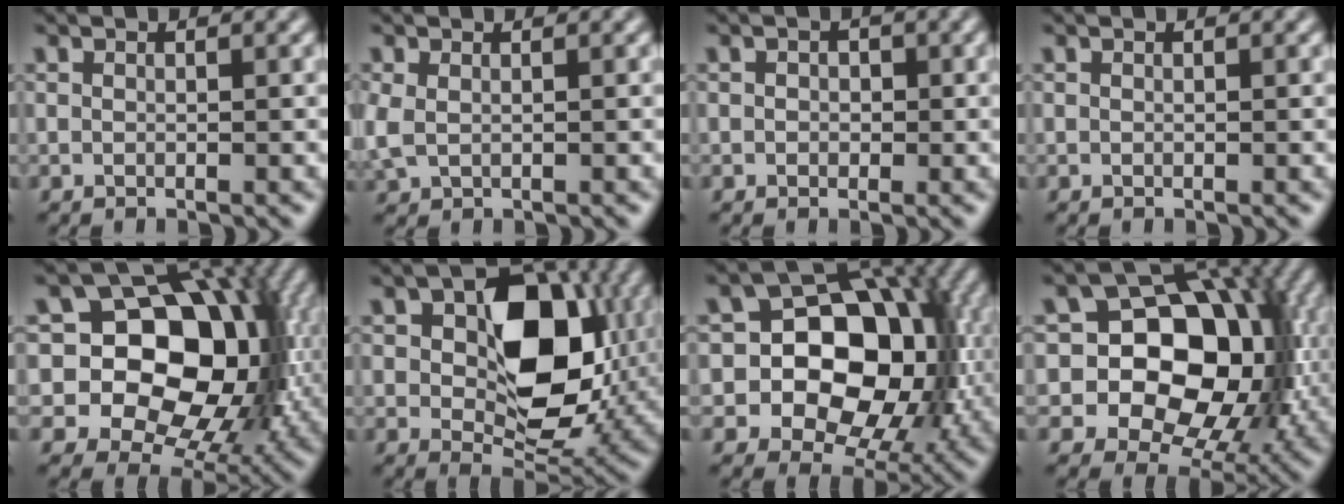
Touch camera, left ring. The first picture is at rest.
{"total": 2.2, "force": [-0.5, 1.7, 1.4], "torque": [-0.050, -0.001, 0.004]}
{"total": 1.0, "force": [-0.3, 0.8, 0.4], "torque": [-0.007, 0.015, -0.005]}
{"total": 0.0}
{"total": 15.6, "force": [0.7, 12.1, 9.8], "torque": [-0.114, 0.014, 0.006]}
{"total": 11.5, "force": [1.7, 7.1, 8.9], "torque": [-0.137, 0.001, 0.043]}
{"total": 12.7, "force": [-1.1, 9.5, 8.3], "torque": [-0.092, 0.011, -0.028]}
{"total": 13.8, "force": [-0.5, 10.7, 8.8], "torque": [-0.097, 0.011, -0.018]}